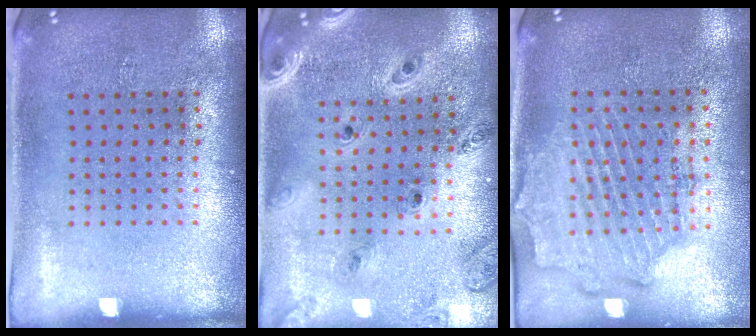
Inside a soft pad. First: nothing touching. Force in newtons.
{"total": 1.4, "press": 1.4, "slide": 0.2}
{"total": 1.9, "press": 1.7, "slide": 0.8}